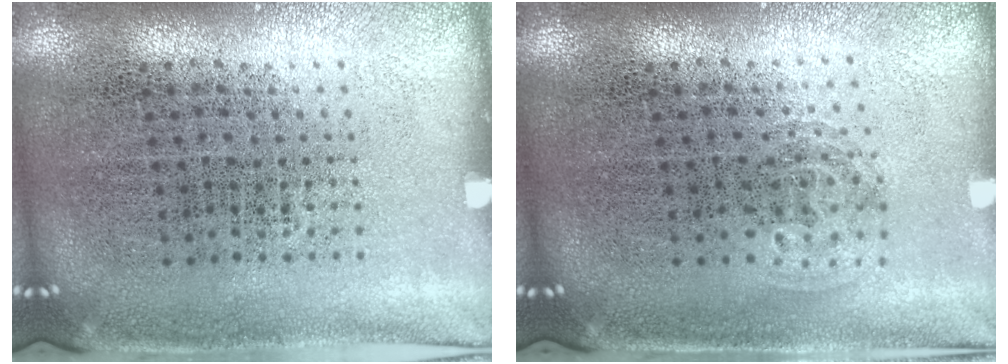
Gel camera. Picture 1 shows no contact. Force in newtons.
{"total": 1.0, "press": 0.6, "slide": 0.8}